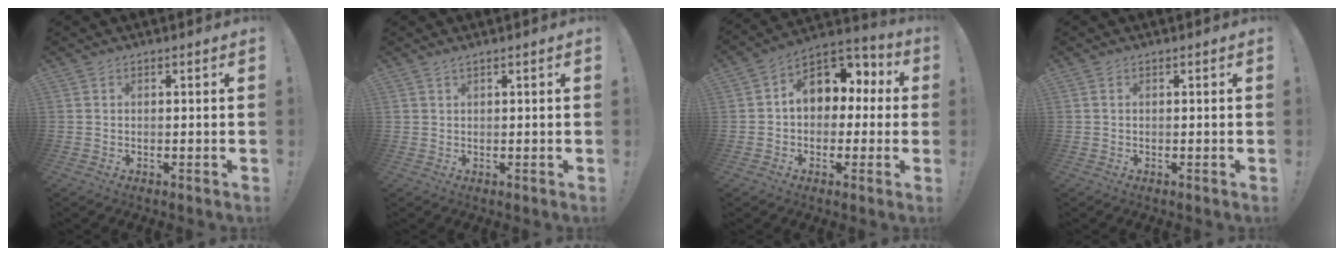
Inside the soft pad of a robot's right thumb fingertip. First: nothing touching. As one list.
[{"total": 0.6, "force": [0.5, 0.0, 0.4], "torque": [-0.008, 0.000, 0.009]}, {"total": 11.4, "force": [2.7, 9.0, 6.4], "torque": [-0.084, -0.010, 0.055]}, {"total": 0.0}]